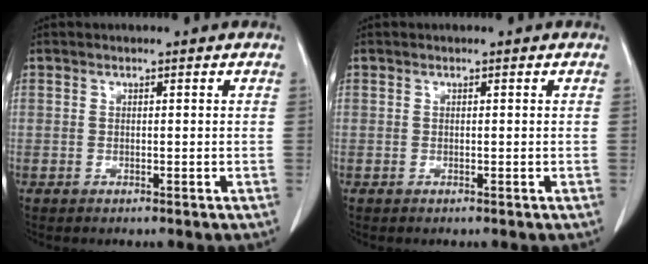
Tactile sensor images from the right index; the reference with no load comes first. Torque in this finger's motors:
{"motor_torque": [0.00, 0.00, 0.00, 0.00]}